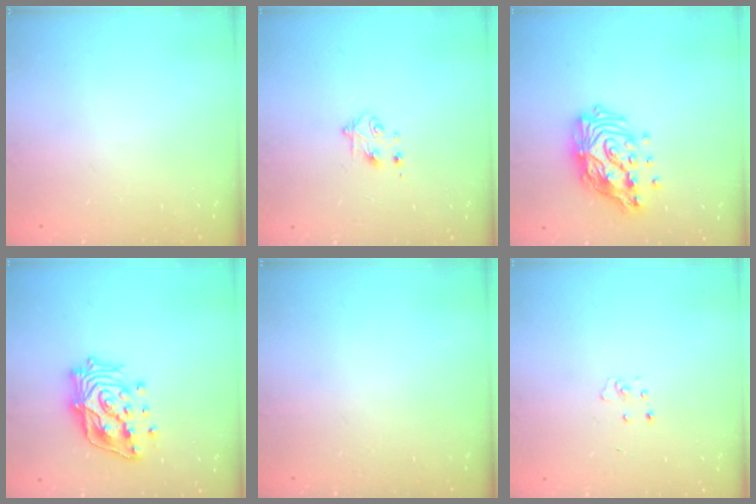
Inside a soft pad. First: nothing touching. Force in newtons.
{"total": 4.9, "press": 4.8, "slide": 0.7}
{"total": 15.2, "press": 15.1, "slide": 2.0}
{"total": 18.3, "press": 18.1, "slide": 2.4}
{"total": 0.0}
{"total": 2.7, "press": 2.7, "slide": 0.3}